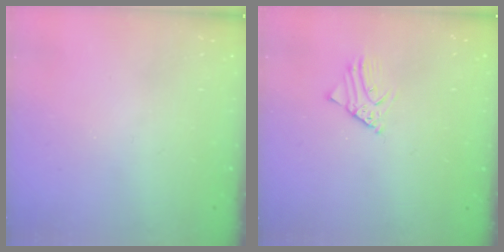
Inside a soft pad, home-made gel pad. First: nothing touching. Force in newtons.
{"total": 3.1, "press": 3.1, "slide": 0.3}